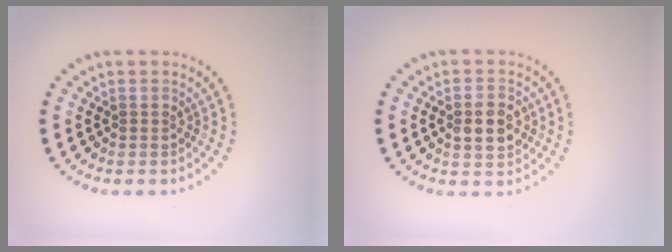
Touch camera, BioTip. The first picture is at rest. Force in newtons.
{"total": 3.7, "press": 3.7, "slide": 0.2}